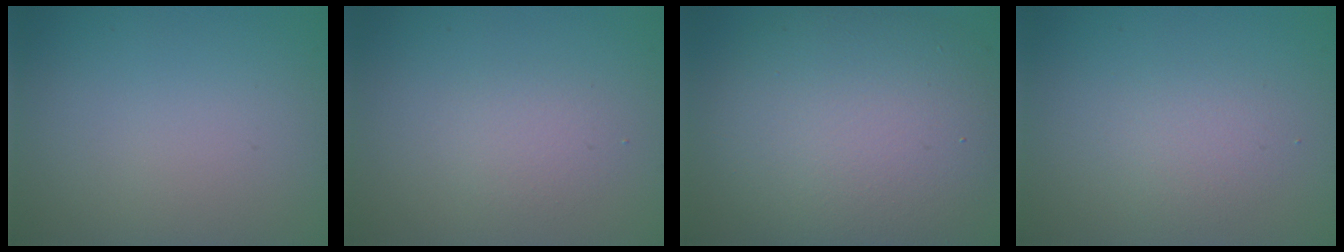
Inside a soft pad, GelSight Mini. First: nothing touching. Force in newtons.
{"total": 1.5, "press": 1.5, "slide": 0.2}
{"total": 10.9, "press": 10.9, "slide": 0.9}
{"total": 1.8, "press": 1.8, "slide": 0.1}